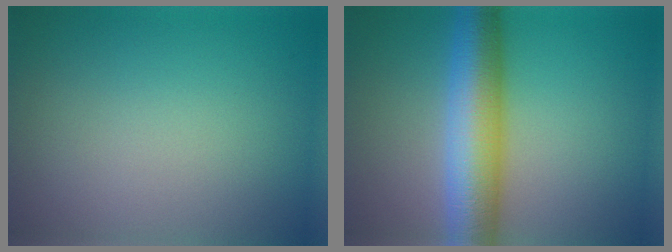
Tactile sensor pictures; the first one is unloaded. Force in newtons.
{"total": 8.2, "press": 8.2, "slide": 0.2}